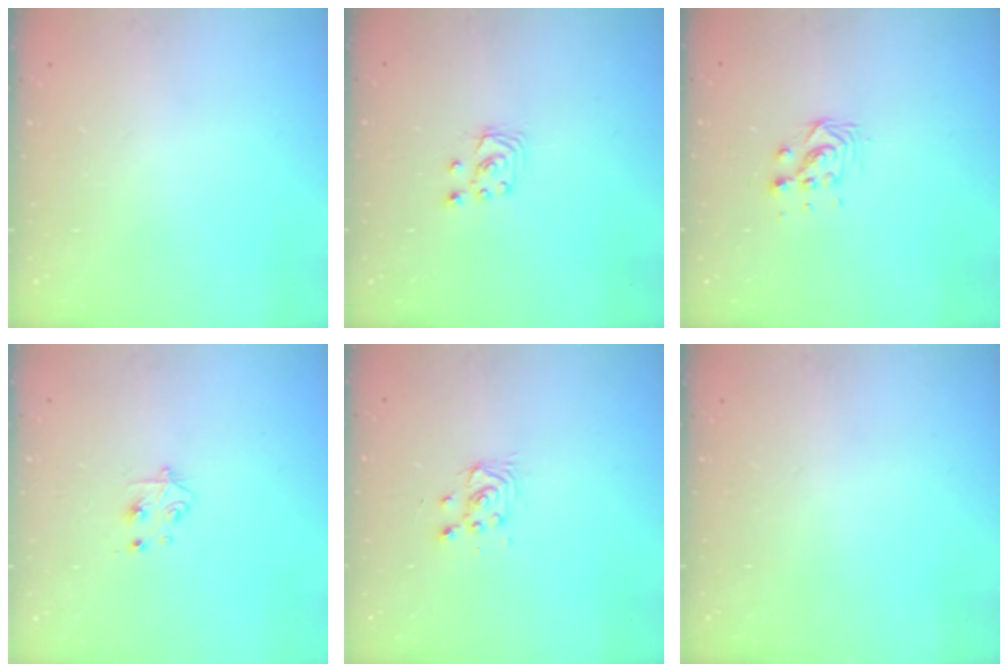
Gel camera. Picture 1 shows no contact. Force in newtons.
{"total": 3.0, "press": 3.0, "slide": 0.3}
{"total": 4.3, "press": 4.2, "slide": 0.3}
{"total": 4.8, "press": 4.8, "slide": 0.6}
{"total": 3.1, "press": 3.1, "slide": 0.3}
{"total": 0.0}